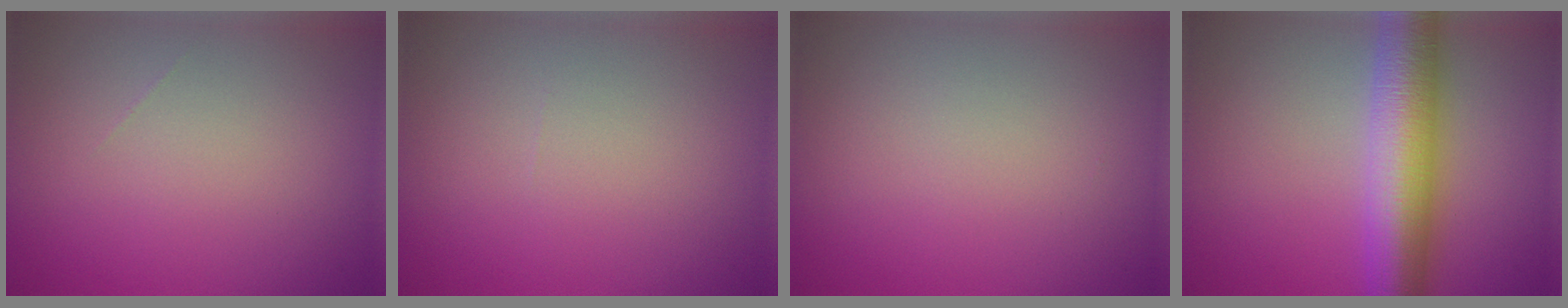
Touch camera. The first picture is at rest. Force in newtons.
{"total": 0.0}
{"total": 0.0}
{"total": 8.8, "press": 8.8, "slide": 0.2}